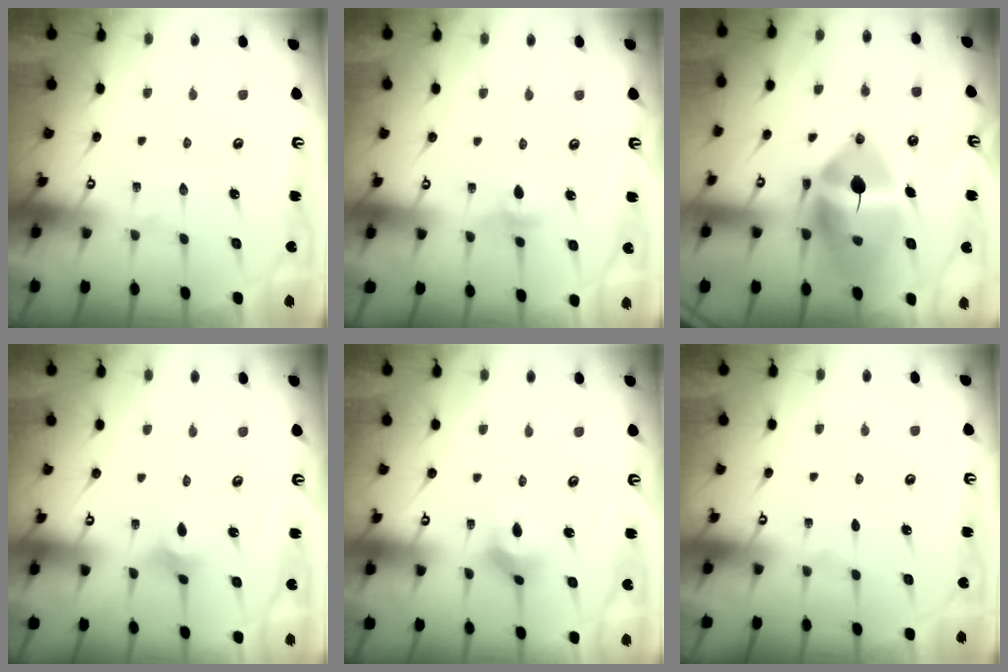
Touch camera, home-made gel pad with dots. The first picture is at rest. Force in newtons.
{"total": 4.0, "press": 3.9, "slide": 0.6}
{"total": 19.4, "press": 19.2, "slide": 2.9}
{"total": 2.5, "press": 2.5, "slide": 0.5}
{"total": 3.2, "press": 3.2, "slide": 0.5}
{"total": 0.0}